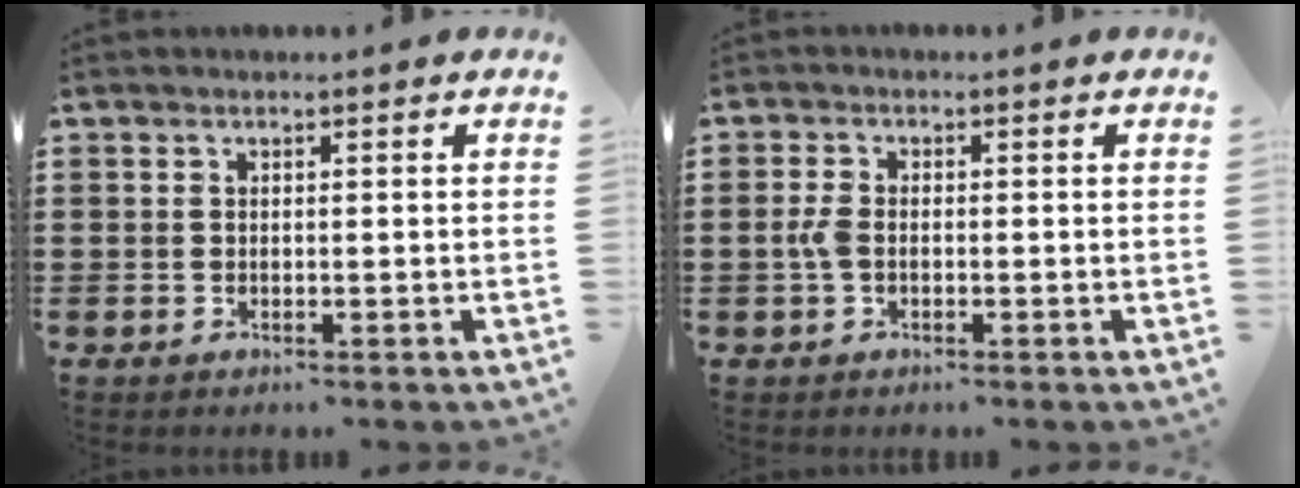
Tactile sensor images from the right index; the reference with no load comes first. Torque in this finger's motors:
{"motor_torque": [0.85, -0.21, 0.34, 0.11]}